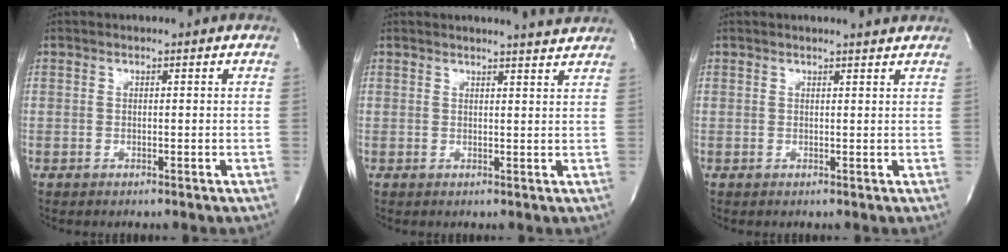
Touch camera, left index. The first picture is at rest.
{"total": 3.9, "force": [3.8, -0.5, 0.7], "torque": [-0.018, -0.011, 0.035]}
{"total": 2.3, "force": [2.2, -0.2, 0.4], "torque": [-0.011, -0.004, 0.019]}